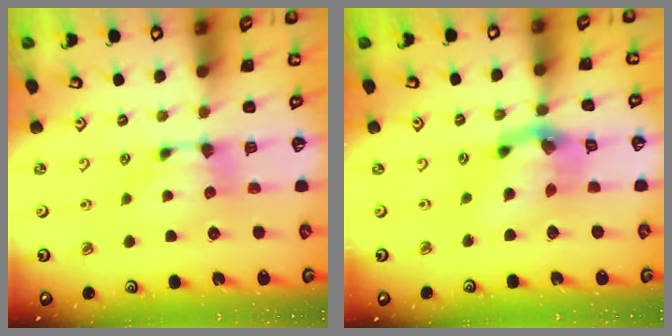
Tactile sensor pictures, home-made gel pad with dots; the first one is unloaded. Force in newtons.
{"total": 8.3, "press": 7.9, "slide": 2.4}